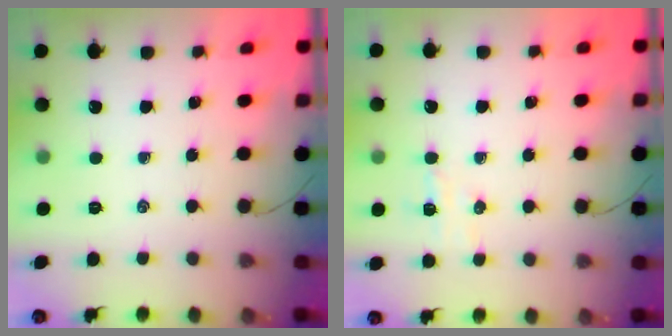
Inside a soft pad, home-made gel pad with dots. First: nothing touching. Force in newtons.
{"total": 3.8, "press": 3.7, "slide": 0.9}